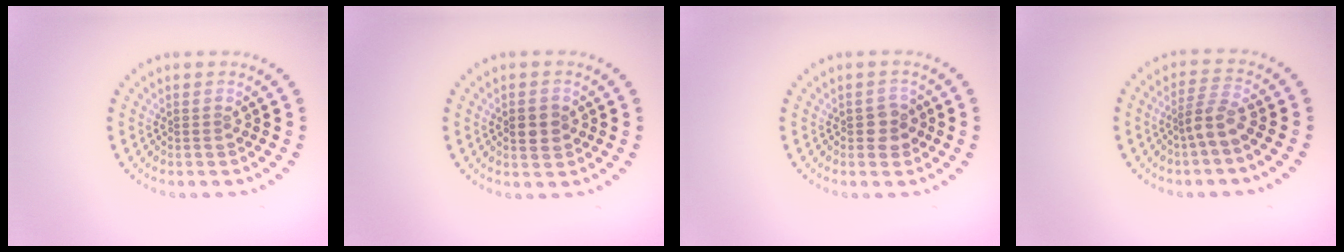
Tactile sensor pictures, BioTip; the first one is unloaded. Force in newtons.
{"total": 1.8, "press": 1.8, "slide": 0.1}
{"total": 1.6, "press": 1.5, "slide": 0.5}
{"total": 2.5, "press": 1.9, "slide": 1.7}